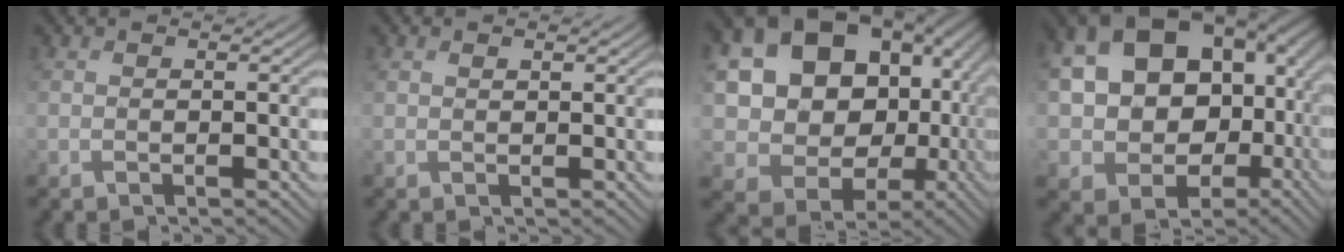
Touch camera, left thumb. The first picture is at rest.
{"total": 0.9, "force": [0.6, 0.6, 0.4], "torque": [-0.010, 0.000, 0.019]}
{"total": 23.0, "force": [3.8, 19.7, 11.2], "torque": [-0.270, -0.008, 0.101]}
{"total": 21.8, "force": [3.2, 17.6, 12.4], "torque": [-0.281, -0.009, 0.091]}